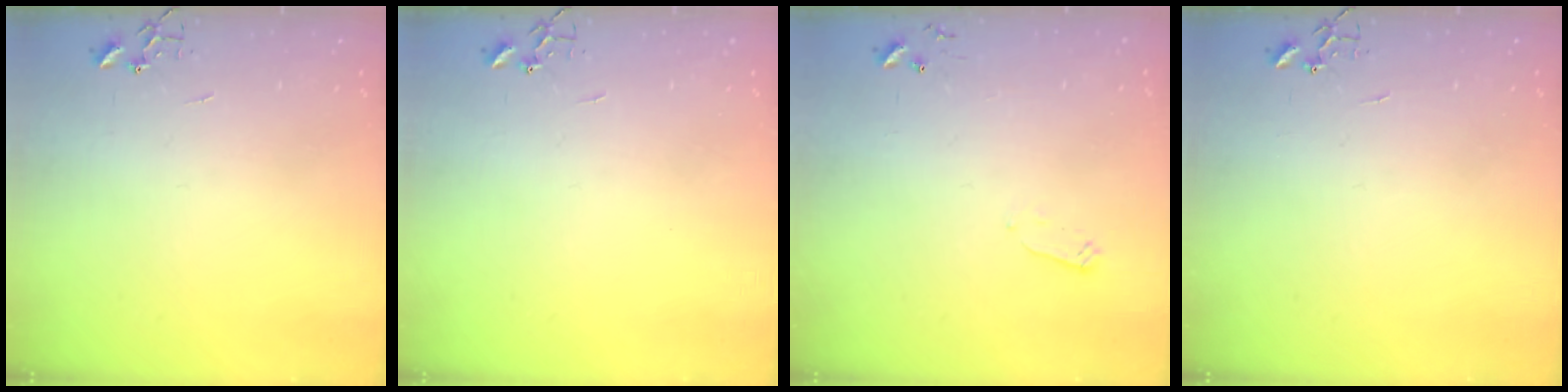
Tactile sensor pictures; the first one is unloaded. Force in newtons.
{"total": 0.0}
{"total": 2.4, "press": 2.4, "slide": 0.4}
{"total": 0.0}